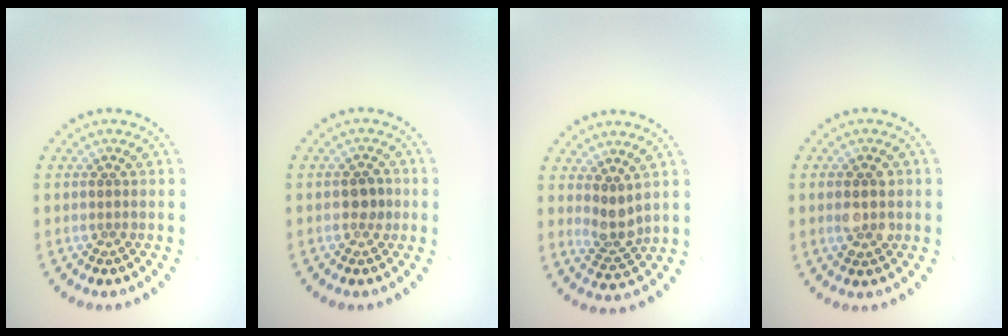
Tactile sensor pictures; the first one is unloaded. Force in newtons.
{"total": 1.6, "press": 1.6, "slide": 0.4}
{"total": 2.3, "press": 1.8, "slide": 1.4}
{"total": 2.7, "press": 2.7, "slide": 0.3}